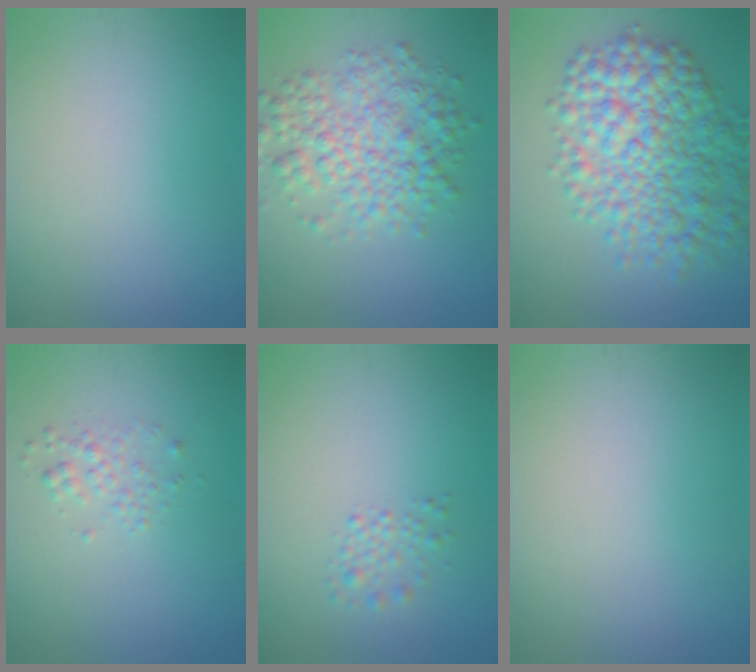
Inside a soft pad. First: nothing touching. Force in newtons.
{"total": 5.9, "press": 5.9, "slide": 0.0}
{"total": 8.9, "press": 8.9, "slide": 0.2}
{"total": 1.4, "press": 1.4, "slide": 0.1}
{"total": 1.5, "press": 1.5, "slide": 0.1}
{"total": 0.0}